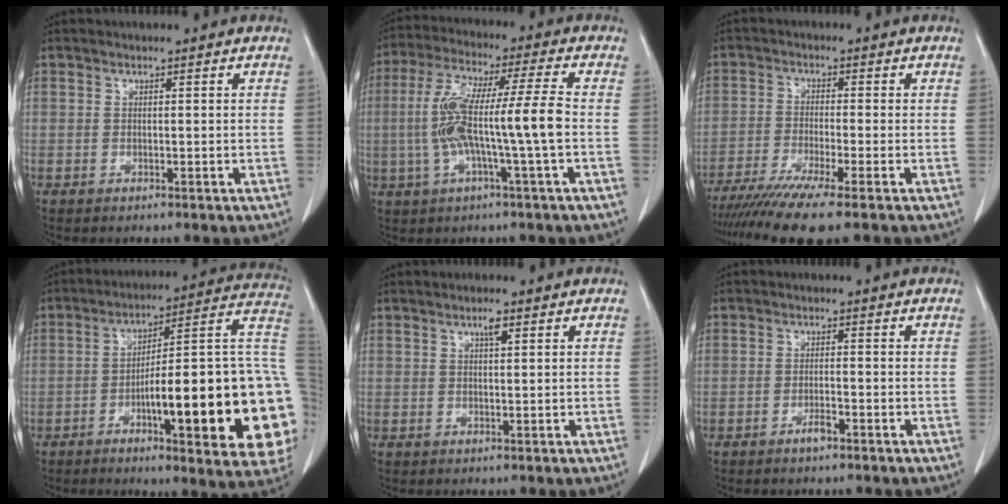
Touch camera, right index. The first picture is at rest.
{"total": 11.8, "force": [-1.5, -0.3, 11.7], "torque": [-0.234, 0.023, -0.028]}
{"total": 9.4, "force": [-7.2, -0.9, 5.9], "torque": [-0.093, -0.024, -0.119]}
{"total": 27.7, "force": [-5.2, 4.4, 26.9], "torque": [-0.269, 0.016, -0.066]}
{"total": 1.7, "force": [0.9, 0.3, 1.4], "torque": [-0.027, 0.002, 0.014]}
{"total": 1.7, "force": [-1.2, 0.3, 1.3], "torque": [-0.022, 0.001, -0.017]}